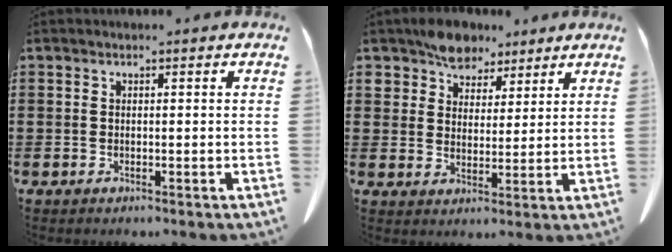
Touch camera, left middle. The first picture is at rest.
{"total": 6.0, "force": [5.0, 3.2, 0.6], "torque": [-0.041, -0.008, 0.096]}